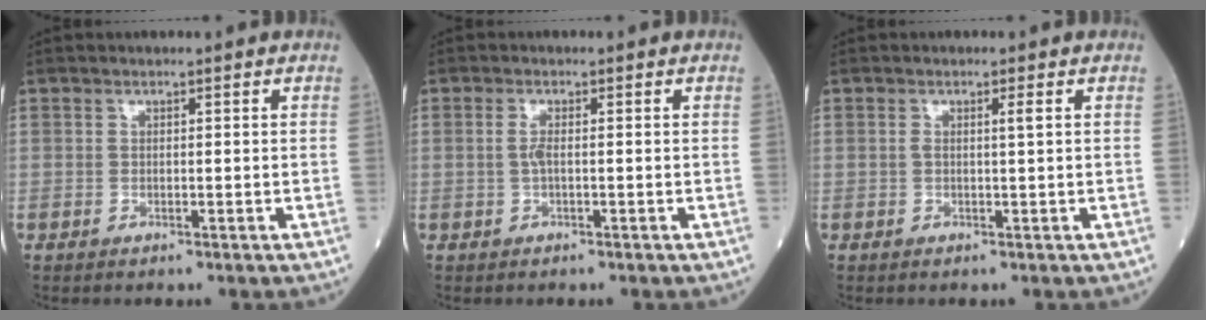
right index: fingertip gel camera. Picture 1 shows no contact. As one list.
[{"total": 1.5, "force": [-0.1, 0.2, 1.5], "torque": [-0.037, 0.000, -0.002]}, {"total": 1.3, "force": [0.3, -0.2, 1.2], "torque": [-0.023, 0.001, 0.005]}]